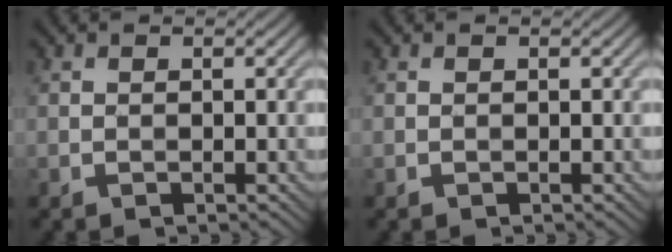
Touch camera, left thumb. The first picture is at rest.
{"total": 0.0}